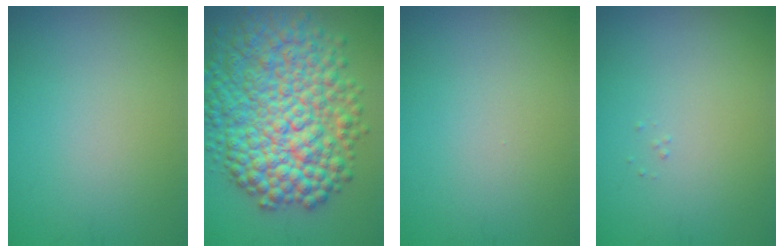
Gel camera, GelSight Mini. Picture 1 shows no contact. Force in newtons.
{"total": 11.8, "press": 11.8, "slide": 0.1}
{"total": 0.0}
{"total": 0.0}